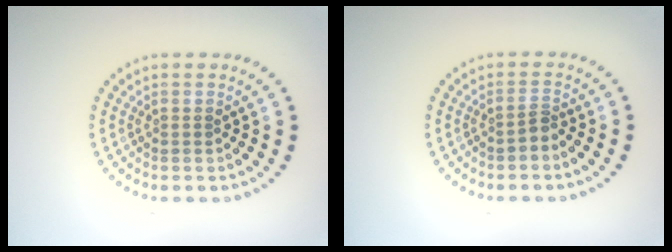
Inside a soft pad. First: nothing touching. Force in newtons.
{"total": 0.9, "press": 0.5, "slide": 0.8}